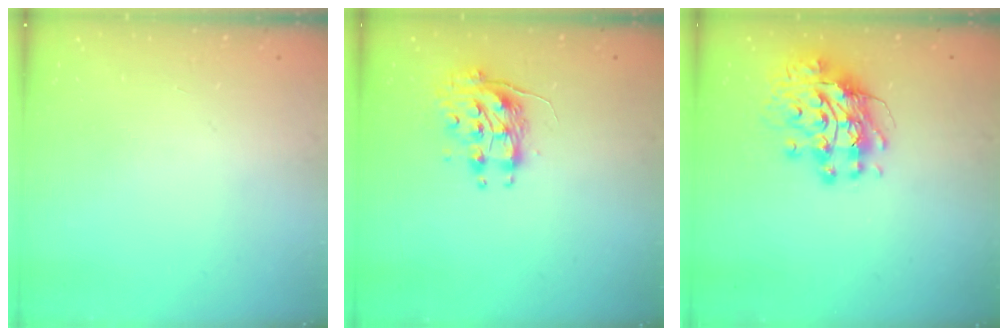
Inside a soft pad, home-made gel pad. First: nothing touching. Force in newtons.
{"total": 8.8, "press": 8.8, "slide": 0.0}
{"total": 12.0, "press": 11.9, "slide": 1.7}